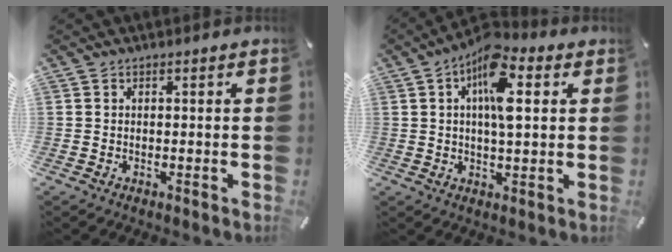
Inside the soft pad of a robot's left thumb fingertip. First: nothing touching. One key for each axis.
{"total": 11.5, "fx": 4.1, "fy": 4.9, "fz": 9.6, "tx": -0.155, "ty": -0.008, "tz": 0.069}